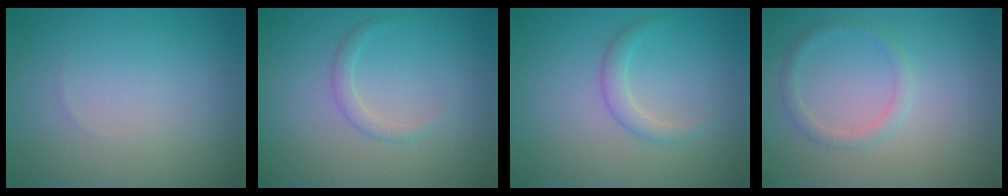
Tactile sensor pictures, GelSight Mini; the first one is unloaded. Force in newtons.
{"total": 1.2, "press": 1.2, "slide": 0.1}
{"total": 1.6, "press": 1.6, "slide": 0.1}
{"total": 1.3, "press": 1.3, "slide": 0.1}